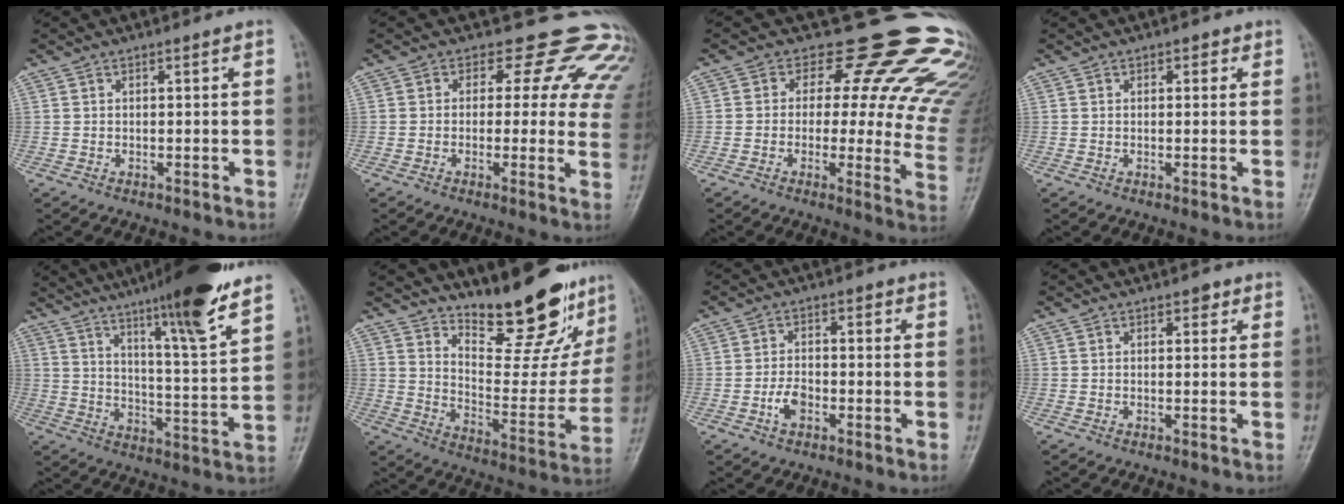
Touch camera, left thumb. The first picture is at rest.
{"total": 15.2, "force": [10.1, 8.6, 7.3], "torque": [-0.029, -0.027, 0.082]}
{"total": 21.9, "force": [14.4, 10.6, 12.7], "torque": [-0.102, -0.070, 0.136]}
{"total": 1.5, "force": [0.7, 1.1, 0.8], "torque": [0.003, 0.000, 0.004]}
{"total": 18.3, "force": [13.2, 1.0, 12.7], "torque": [-0.179, -0.063, 0.198]}
{"total": 21.8, "force": [17.0, 7.1, 11.8], "torque": [-0.125, -0.120, 0.244]}
{"total": 4.2, "force": [-1.7, 2.7, 2.8], "torque": [-0.041, 0.014, -0.036]}
{"total": 1.4, "force": [0.7, 0.9, 0.7], "torque": [0.005, 0.000, 0.004]}